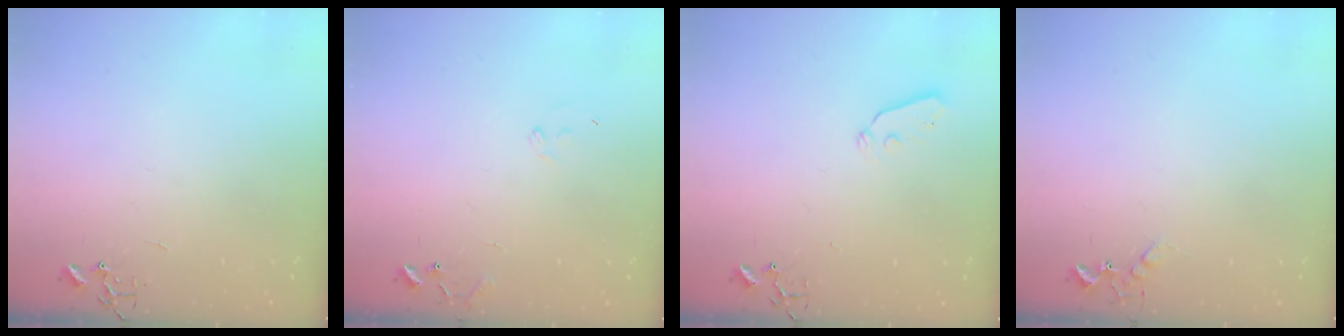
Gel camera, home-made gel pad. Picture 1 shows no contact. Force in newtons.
{"total": 7.6, "press": 7.6, "slide": 0.7}
{"total": 3.8, "press": 3.7, "slide": 0.7}
{"total": 5.2, "press": 5.1, "slide": 0.9}